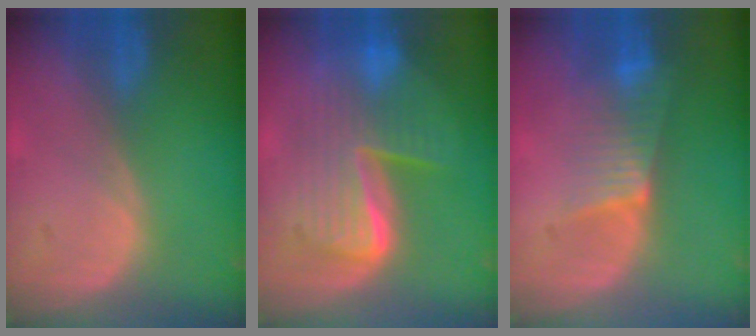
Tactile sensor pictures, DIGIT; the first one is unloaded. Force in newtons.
{"total": 9.9, "press": 9.9, "slide": 0.9}
{"total": 6.3, "press": 5.6, "slide": 3.0}